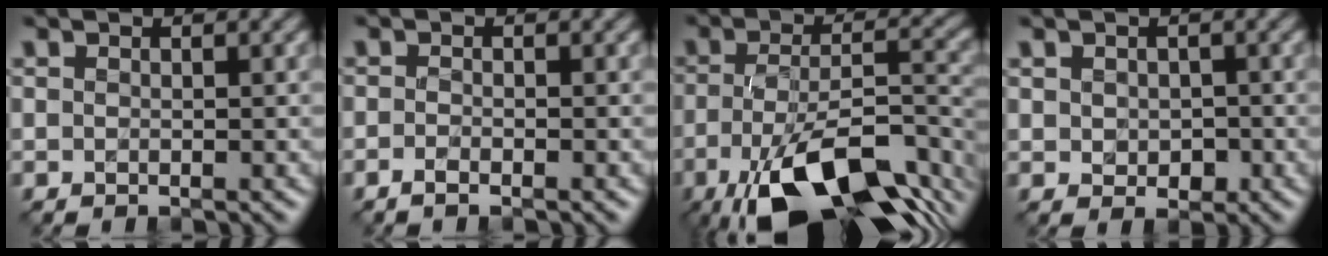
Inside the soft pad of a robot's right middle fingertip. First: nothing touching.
{"total": 0.8, "force": [-0.6, 0.2, 0.6], "torque": [-0.011, 0.000, -0.012]}
{"total": 14.3, "force": [-8.0, 5.3, 10.6], "torque": [-0.197, -0.016, -0.128]}
{"total": 1.6, "force": [0.0, 1.3, 0.8], "torque": [-0.011, -0.003, 0.002]}